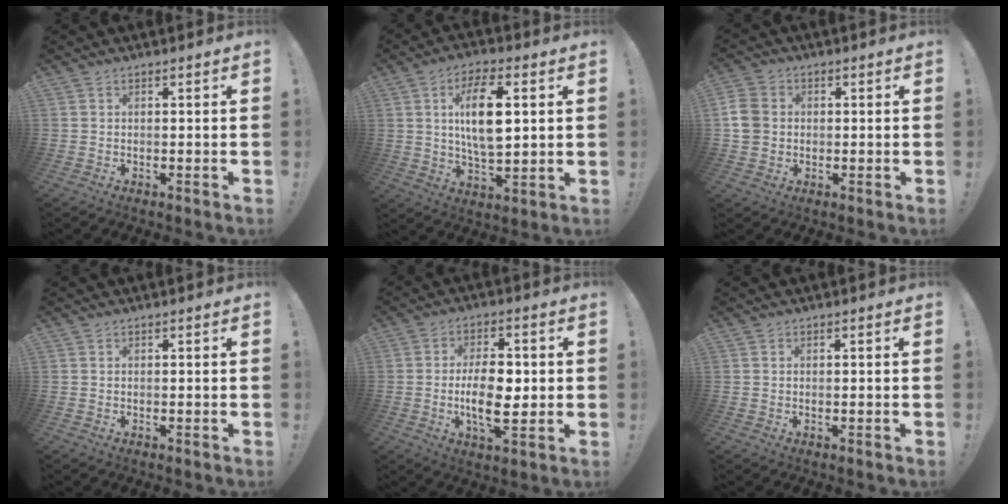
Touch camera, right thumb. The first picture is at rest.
{"total": 13.7, "force": [3.1, 6.7, 11.6], "torque": [-0.183, -0.002, 0.049]}
{"total": 7.2, "force": [0.3, 6.2, 3.7], "torque": [-0.079, 0.008, 0.009]}
{"total": 0.0}
{"total": 12.3, "force": [-1.0, 5.8, 10.9], "torque": [-0.178, -0.003, -0.023]}
{"total": 0.0}